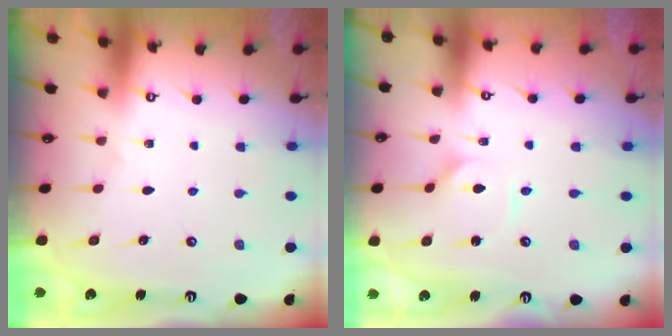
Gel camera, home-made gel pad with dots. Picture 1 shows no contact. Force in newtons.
{"total": 1.8, "press": 1.8, "slide": 0.3}